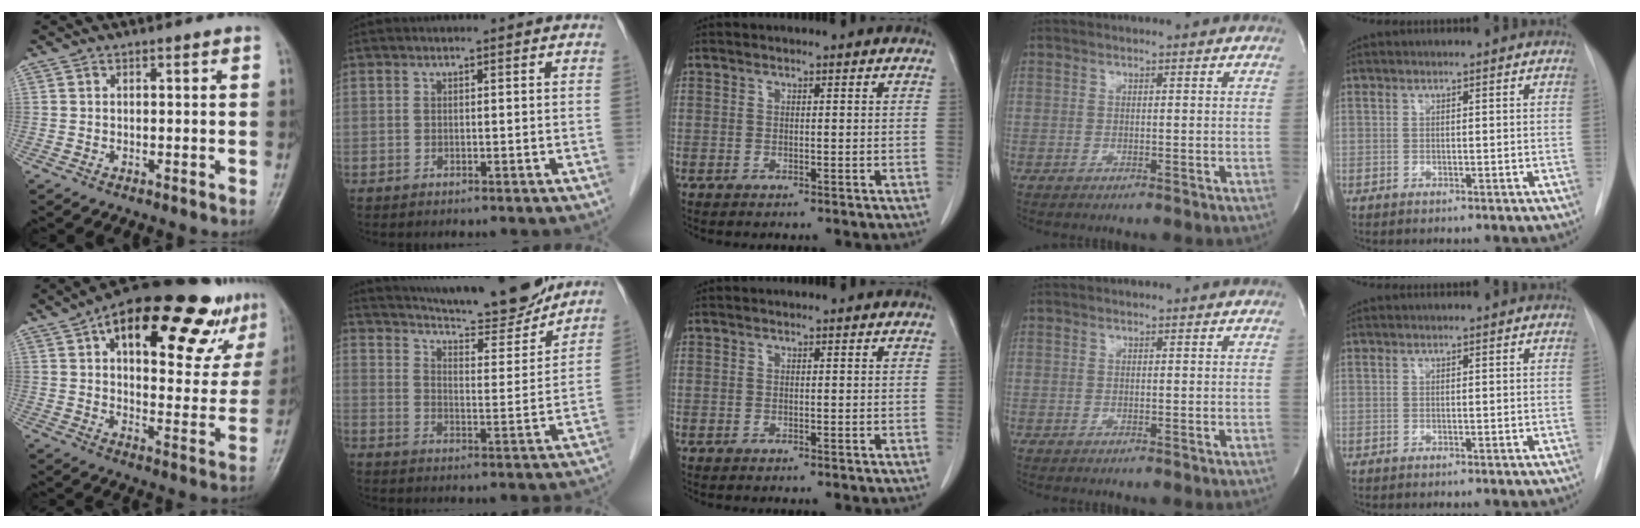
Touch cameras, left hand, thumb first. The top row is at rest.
{"thumb": {"total": 26.1, "force": [14.8, 10.7, 18.6], "torque": [-0.224, -0.011, 0.213]}, "index": {"total": 19.3, "force": [17.4, 2.5, 7.9], "torque": [-0.129, -0.011, 0.245]}}